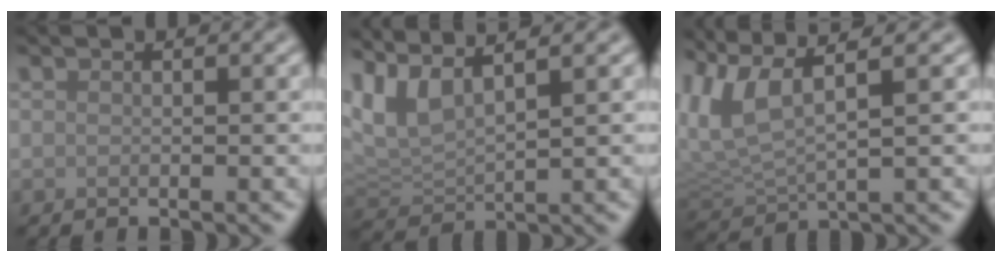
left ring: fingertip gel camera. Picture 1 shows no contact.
{"total": 4.2, "force": [3.1, 1.0, 2.6], "torque": [-0.070, 0.010, 0.070]}
{"total": 5.7, "force": [3.0, 1.7, 4.6], "torque": [-0.113, 0.006, 0.061]}